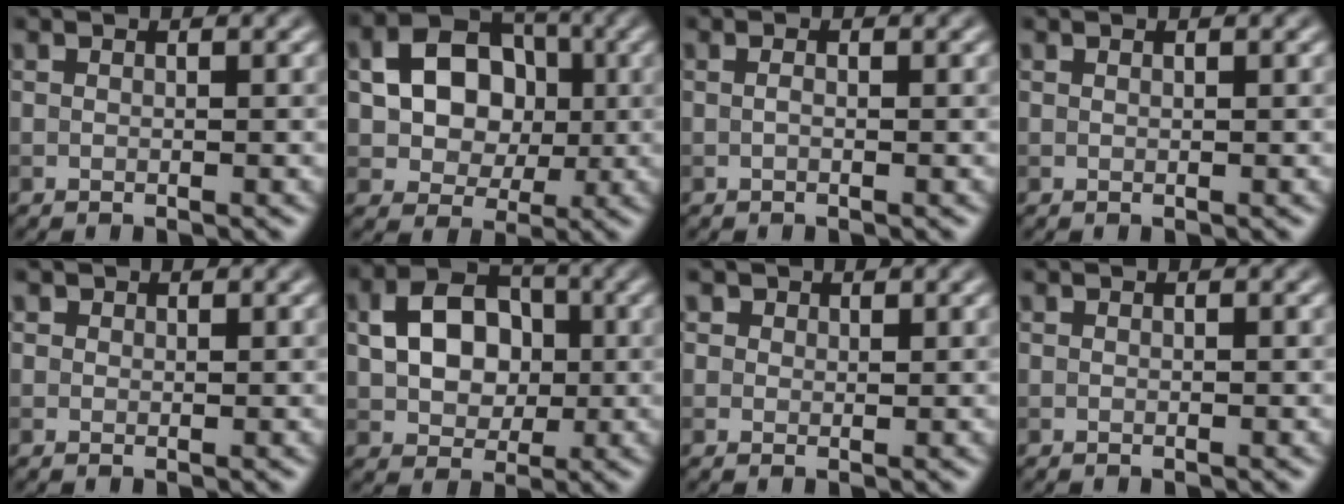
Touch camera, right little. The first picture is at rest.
{"total": 7.3, "force": [0.4, 5.8, 4.5], "torque": [-0.065, 0.007, -0.002]}
{"total": 0.5, "force": [-0.1, 0.2, 0.5], "torque": [-0.013, -0.001, -0.002]}
{"total": 0.0}
{"total": 0.6, "force": [0.4, 0.5, 0.1], "torque": [0.002, -0.004, 0.002]}
{"total": 6.2, "force": [0.4, 4.5, 4.1], "torque": [-0.070, 0.009, 0.004]}
{"total": 1.3, "force": [0.9, 0.9, 0.3], "torque": [-0.003, -0.006, 0.010]}
{"total": 0.0}